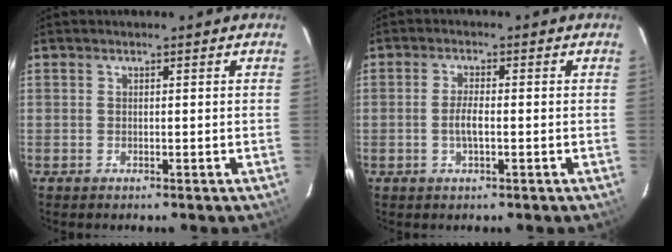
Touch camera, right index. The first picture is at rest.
{"total": 2.9, "force": [-0.7, 0.5, 2.8], "torque": [-0.057, -0.001, -0.014]}